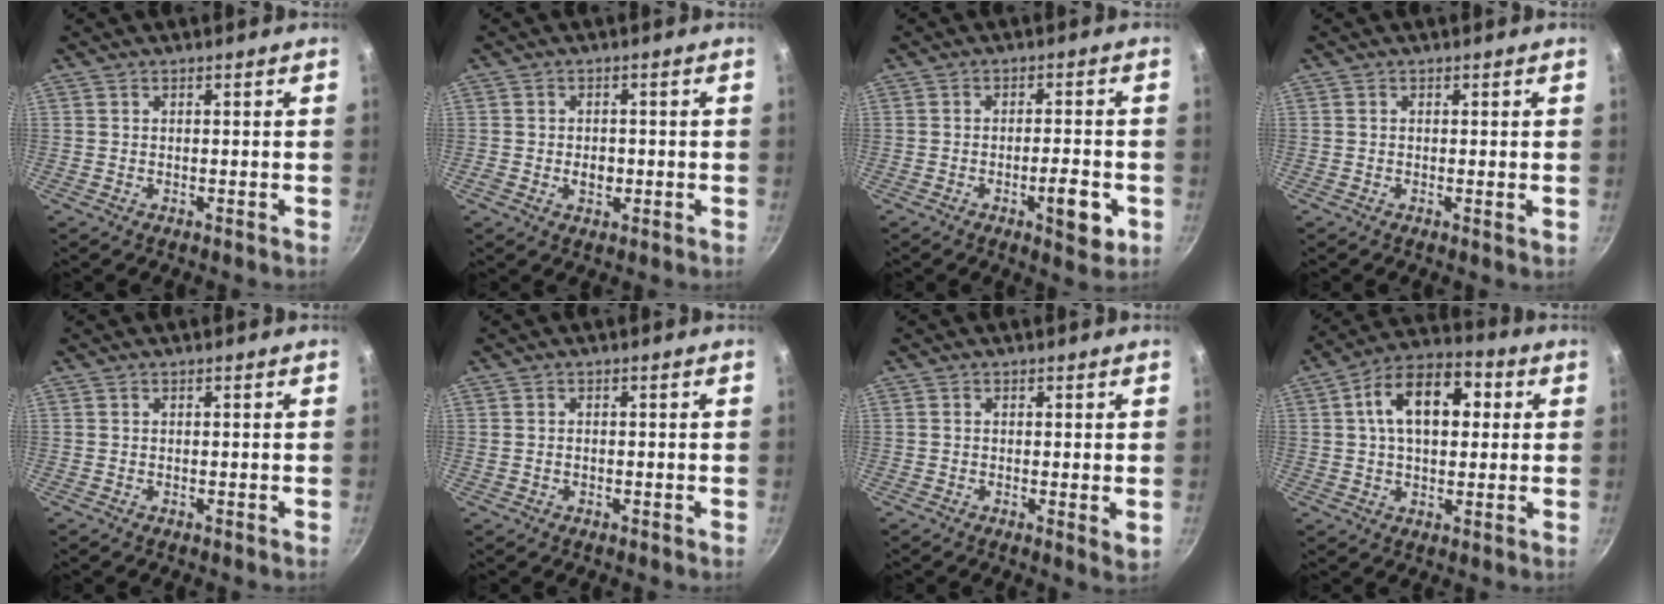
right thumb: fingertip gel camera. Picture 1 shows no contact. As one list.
[{"total": 3.0, "force": [-0.6, 2.2, 2.0], "torque": [-0.022, 0.003, -0.009]}, {"total": 7.0, "force": [-2.4, 2.4, 6.2], "torque": [-0.075, 0.011, -0.031]}, {"total": 0.6, "force": [0.0, 0.1, 0.6], "torque": [-0.011, -0.002, -0.002]}, {"total": 0.0}, {"total": 0.7, "force": [-0.1, 0.5, 0.5], "torque": [-0.008, 0.003, -0.001]}, {"total": 2.2, "force": [0.1, 0.6, 2.1], "torque": [-0.032, -0.007, -0.001]}, {"total": 14.8, "force": [3.0, 8.9, 11.4], "torque": [-0.145, 0.021, 0.033]}]